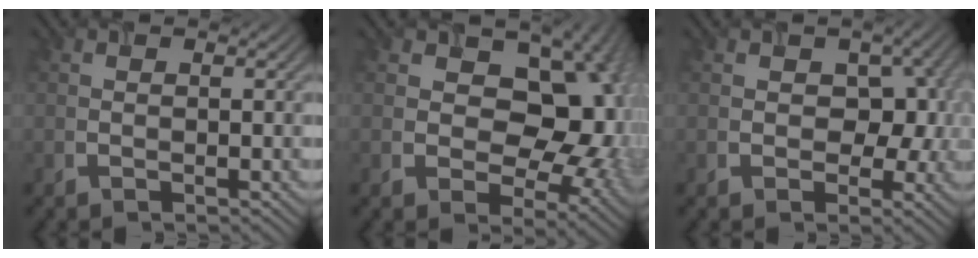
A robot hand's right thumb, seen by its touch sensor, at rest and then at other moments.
{"total": 16.4, "force": [2.7, 11.4, 11.4], "torque": [-0.127, 0.009, 0.046]}
{"total": 4.9, "force": [0.4, 3.6, 3.3], "torque": [-0.046, -0.009, 0.004]}